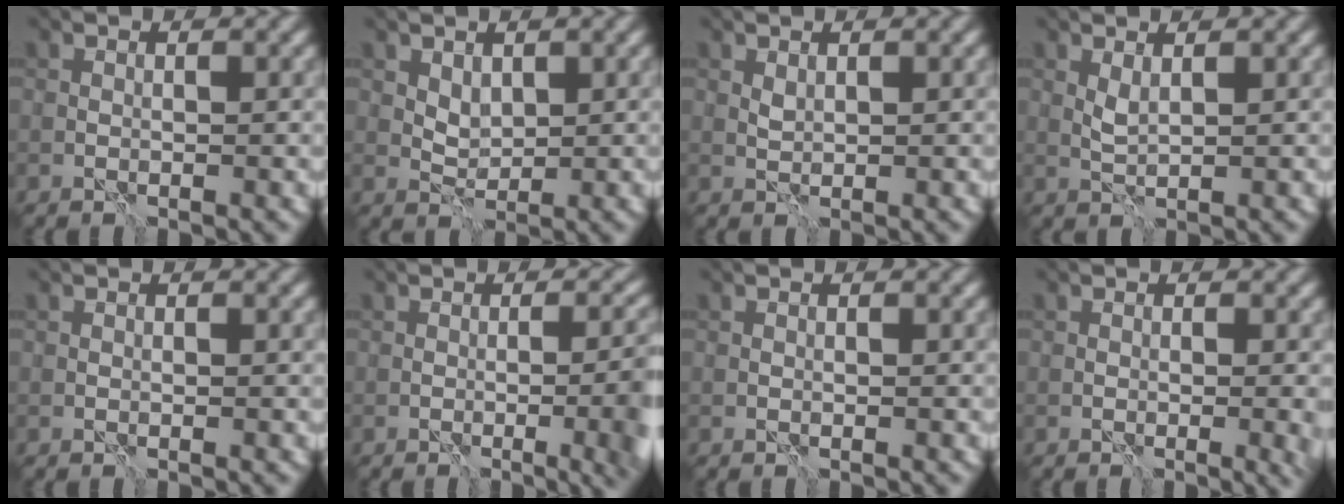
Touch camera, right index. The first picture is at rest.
{"total": 1.7, "force": [0.7, 1.2, 1.0], "torque": [-0.019, -0.005, 0.017]}
{"total": 0.7, "force": [0.4, 0.3, 0.5], "torque": [-0.016, -0.001, 0.011]}
{"total": 1.3, "force": [0.6, 0.4, 1.1], "torque": [-0.030, -0.001, 0.014]}
{"total": 0.0}
{"total": 8.4, "force": [-1.8, 3.4, 7.4], "torque": [-0.066, -0.003, -0.013]}
{"total": 0.0}
{"total": 2.2, "force": [-0.3, 0.6, 2.1], "torque": [-0.024, -0.001, -0.005]}